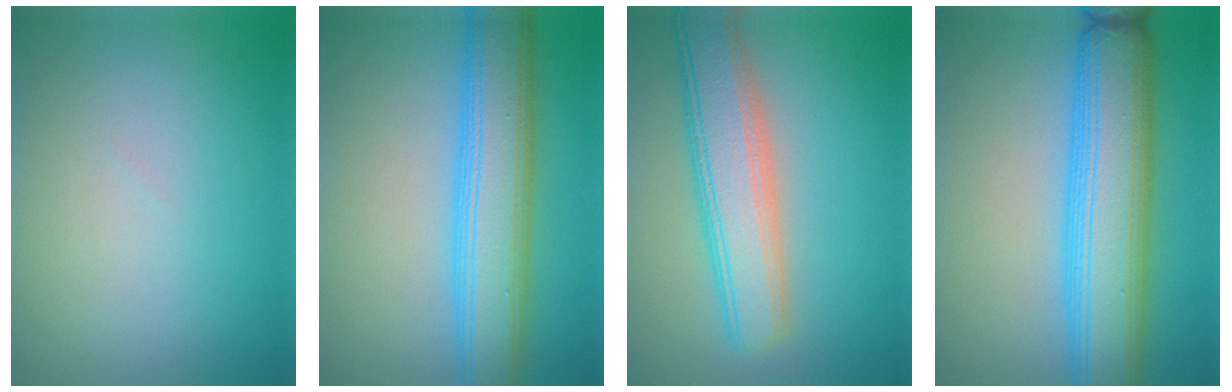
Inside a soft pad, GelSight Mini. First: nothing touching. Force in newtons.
{"total": 7.7, "press": 7.7, "slide": 0.1}
{"total": 6.4, "press": 6.4, "slide": 0.4}
{"total": 9.8, "press": 9.8, "slide": 0.1}